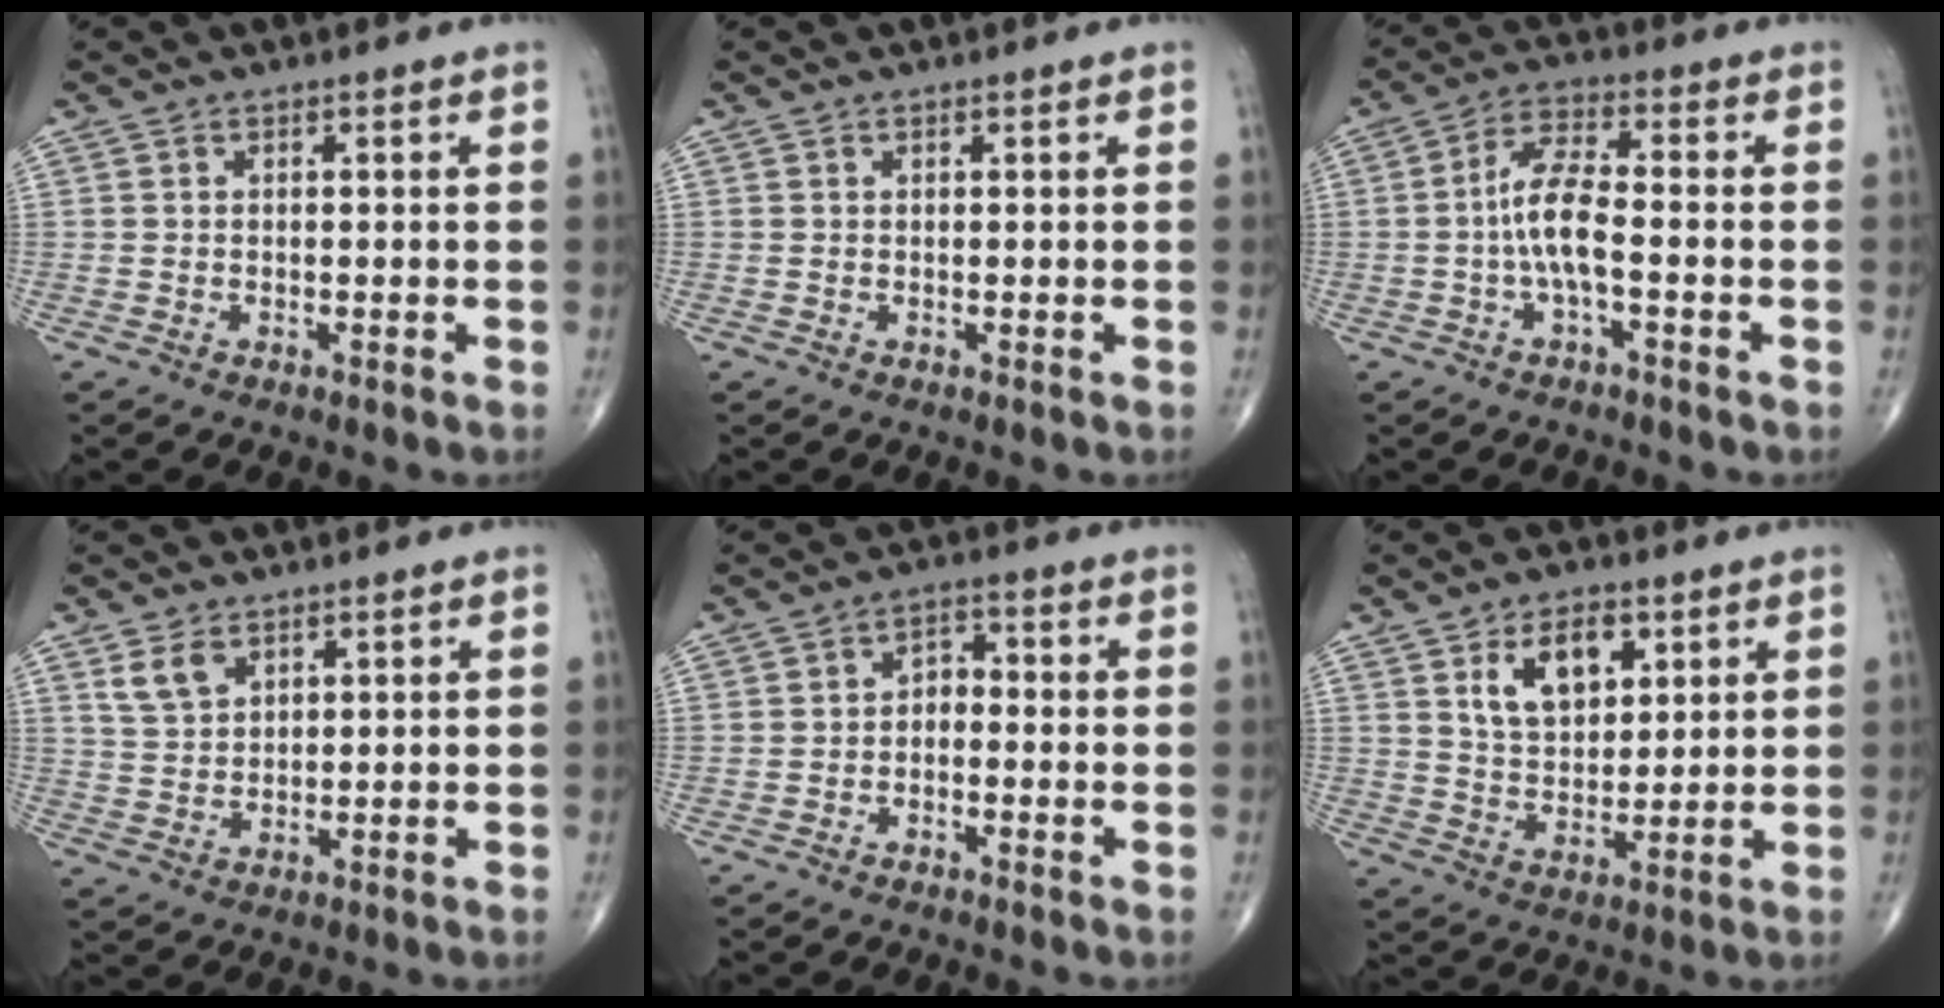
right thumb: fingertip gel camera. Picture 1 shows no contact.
{"total": 0.0}
{"total": 7.6, "force": [-1.4, 2.3, 7.1], "torque": [-0.148, 0.023, -0.034]}
{"total": 4.6, "force": [2.8, 2.8, 2.4], "torque": [-0.035, -0.012, 0.061]}
{"total": 3.3, "force": [-1.0, 2.3, 2.2], "torque": [-0.023, 0.024, -0.028]}
{"total": 9.8, "force": [4.4, 5.8, 6.6], "torque": [-0.086, -0.022, 0.082]}